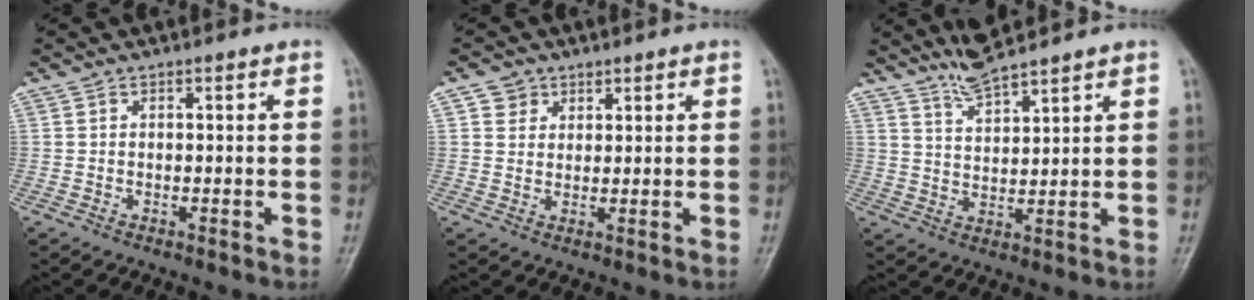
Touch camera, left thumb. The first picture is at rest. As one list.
[{"total": 3.2, "force": [1.7, 2.7, 0.4], "torque": [0.014, -0.009, 0.026]}, {"total": 5.6, "force": [5.2, 0.1, 1.8], "torque": [-0.037, -0.031, 0.109]}]